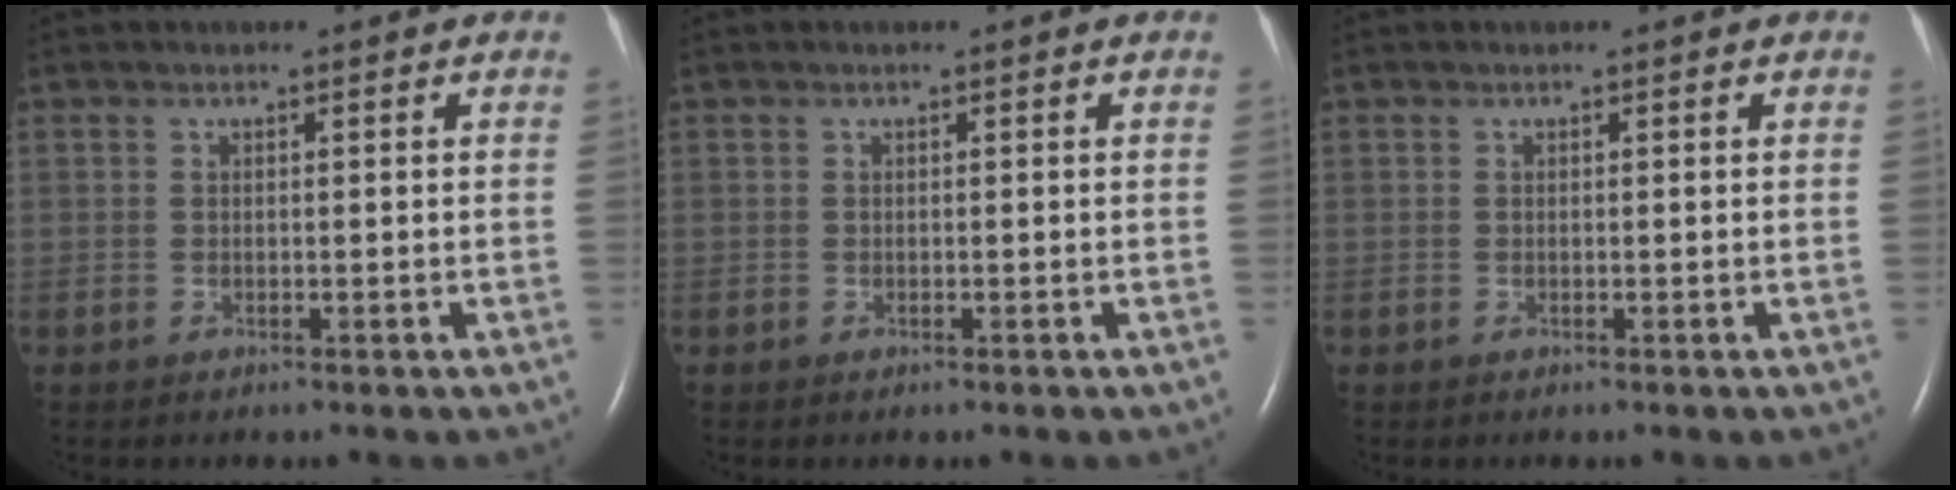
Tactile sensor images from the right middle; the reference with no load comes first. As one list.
[{"total": 0.0}, {"total": 0.0}]